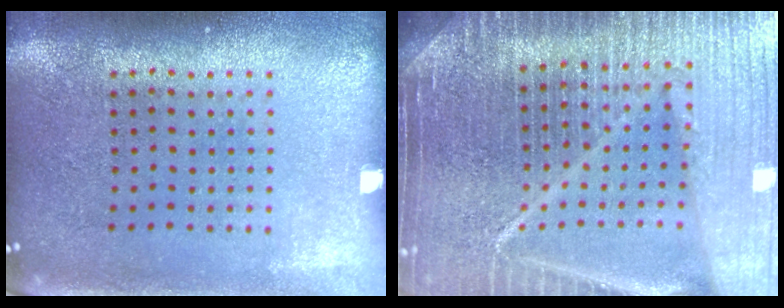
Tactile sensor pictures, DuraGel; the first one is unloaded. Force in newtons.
{"total": 6.8, "press": 5.8, "slide": 3.5}